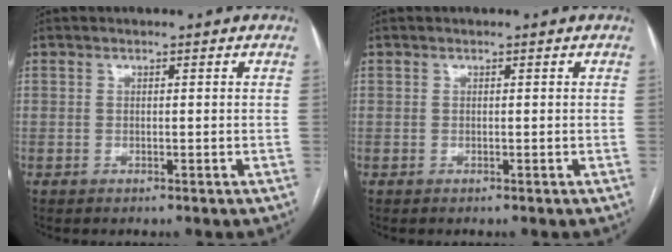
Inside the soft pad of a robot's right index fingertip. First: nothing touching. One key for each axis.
{"total": 0.0}